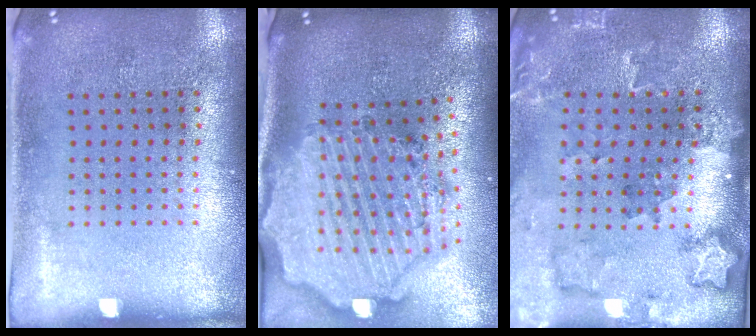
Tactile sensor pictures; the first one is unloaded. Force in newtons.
{"total": 3.9, "press": 3.2, "slide": 2.2}
{"total": 1.8, "press": 1.8, "slide": 0.3}